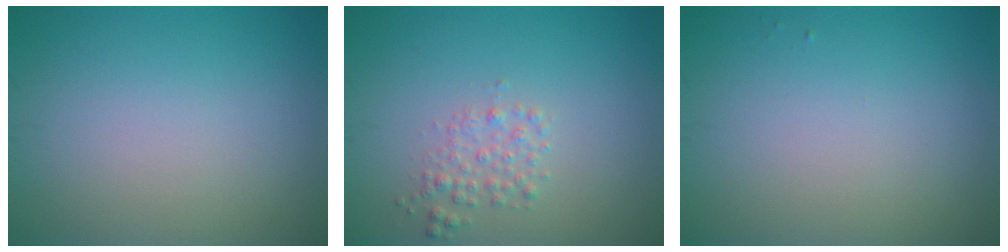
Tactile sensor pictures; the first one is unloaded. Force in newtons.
{"total": 1.7, "press": 1.7, "slide": 0.1}
{"total": 0.0}